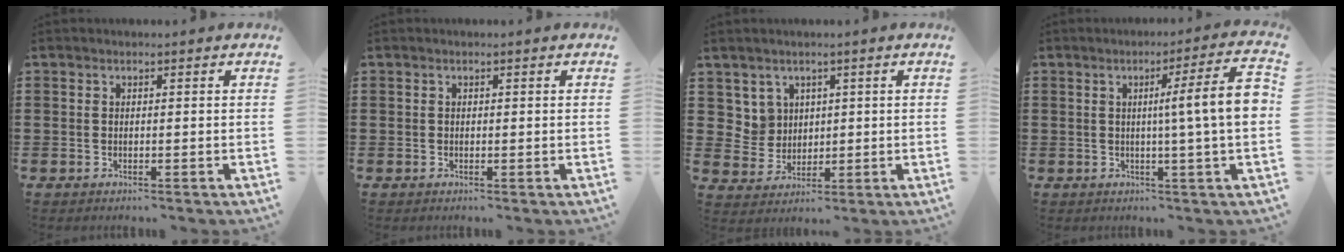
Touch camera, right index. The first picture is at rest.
{"total": 0.0}
{"total": 4.3, "force": [2.0, 3.8, 0.6], "torque": [-0.032, 0.008, 0.038]}
{"total": 9.4, "force": [0.6, 0.1, 9.4], "torque": [-0.149, -0.012, 0.005]}